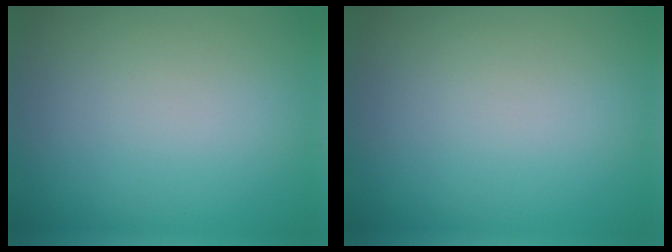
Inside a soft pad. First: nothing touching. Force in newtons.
{"total": 0.0}